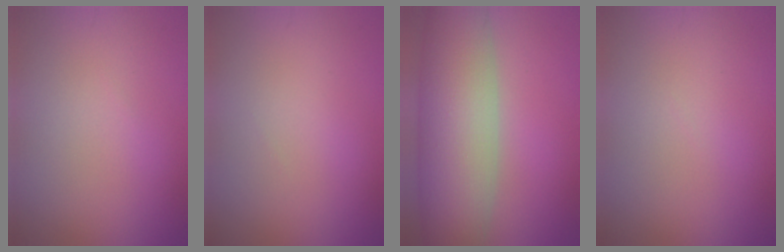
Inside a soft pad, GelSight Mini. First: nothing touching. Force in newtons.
{"total": 0.0}
{"total": 11.8, "press": 11.8, "slide": 1.1}
{"total": 0.0}